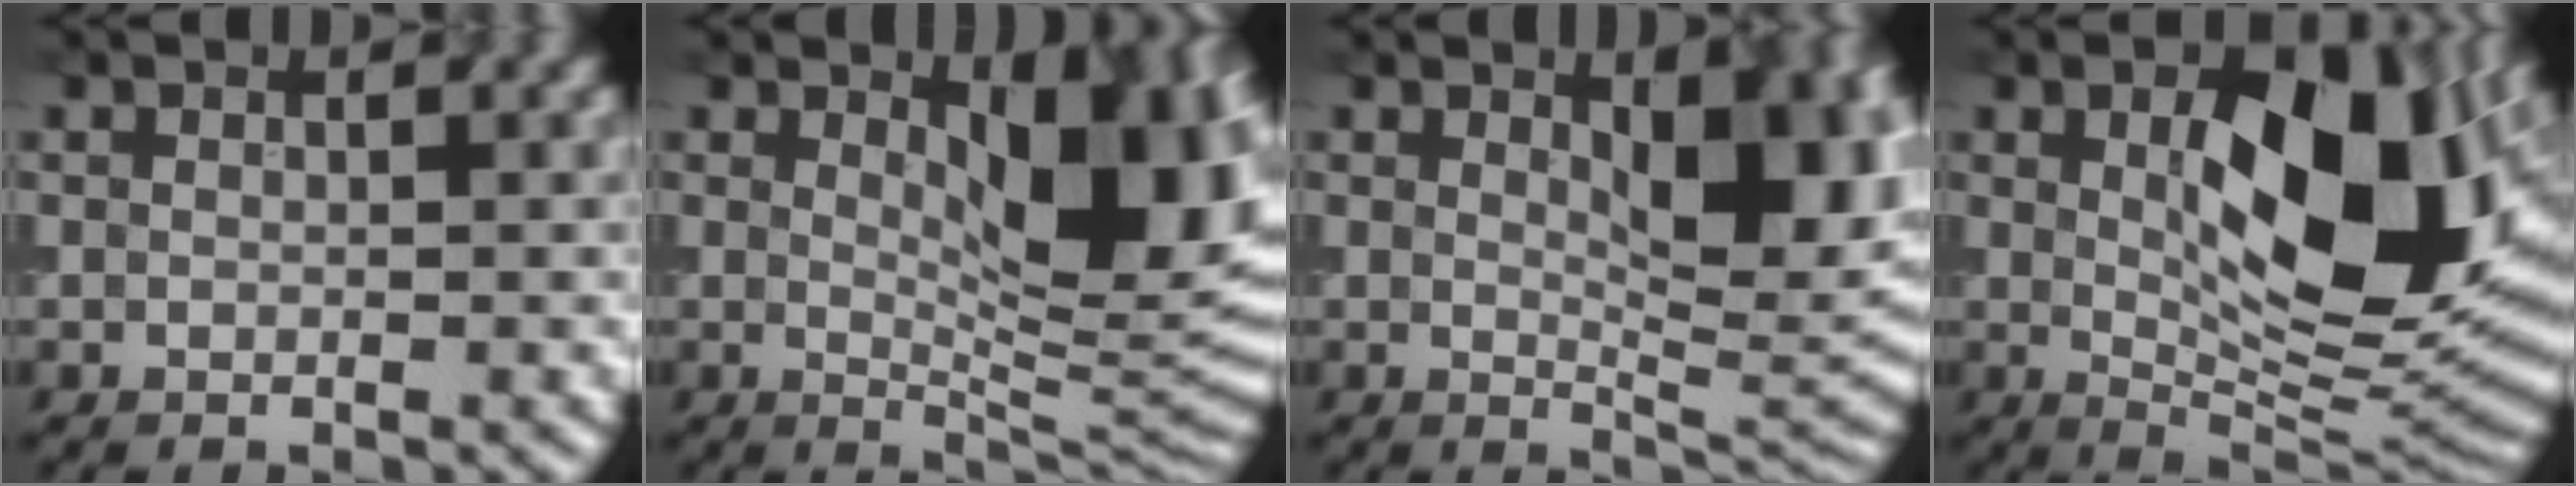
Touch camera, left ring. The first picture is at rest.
{"total": 9.4, "force": [2.7, 3.7, 8.3], "torque": [-0.108, -0.010, 0.046]}
{"total": 9.1, "force": [2.2, 3.7, 8.0], "torque": [-0.104, -0.001, 0.040]}
{"total": 13.5, "force": [2.8, 5.8, 11.9], "torque": [-0.155, 0.000, 0.046]}